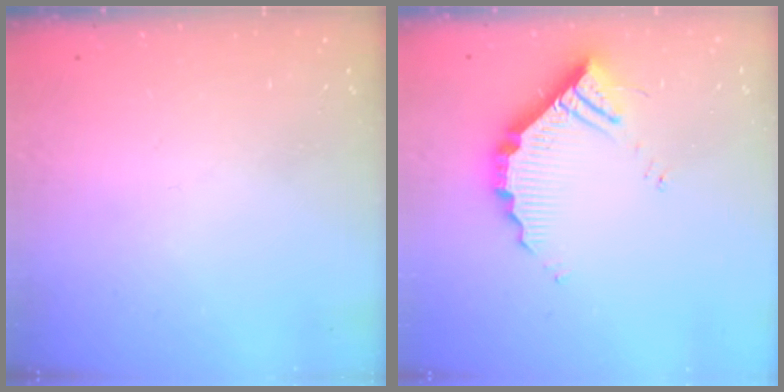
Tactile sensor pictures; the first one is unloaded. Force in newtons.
{"total": 9.5, "press": 9.5, "slide": 0.4}